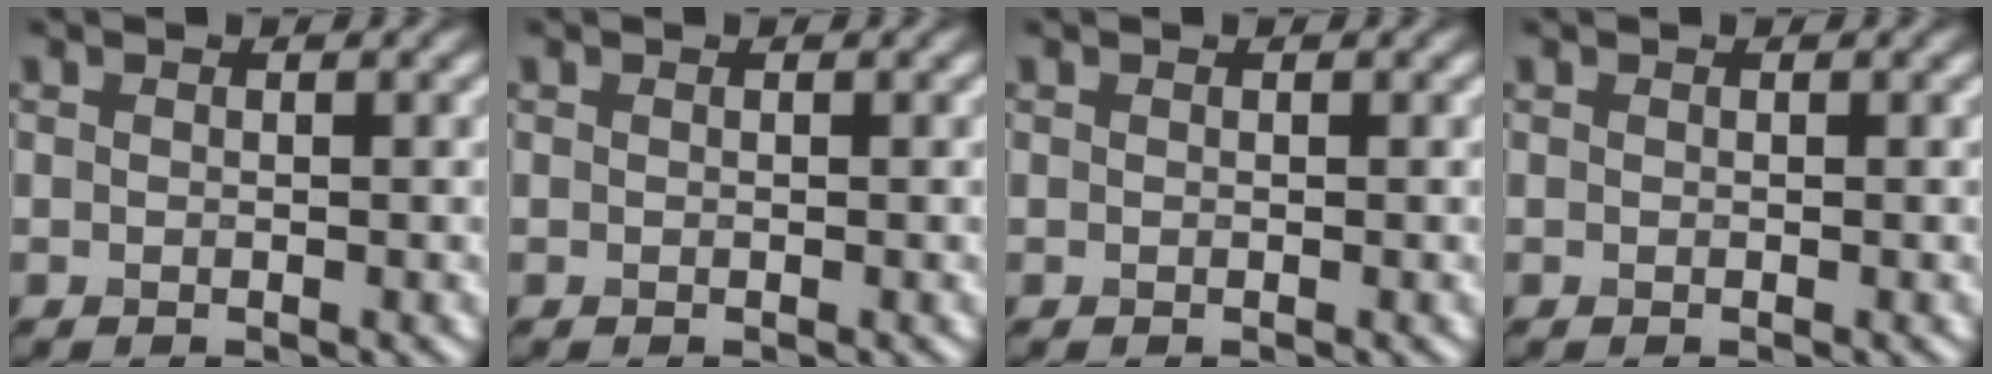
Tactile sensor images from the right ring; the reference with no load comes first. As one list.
[{"total": 0.0}, {"total": 0.0}, {"total": 0.0}]